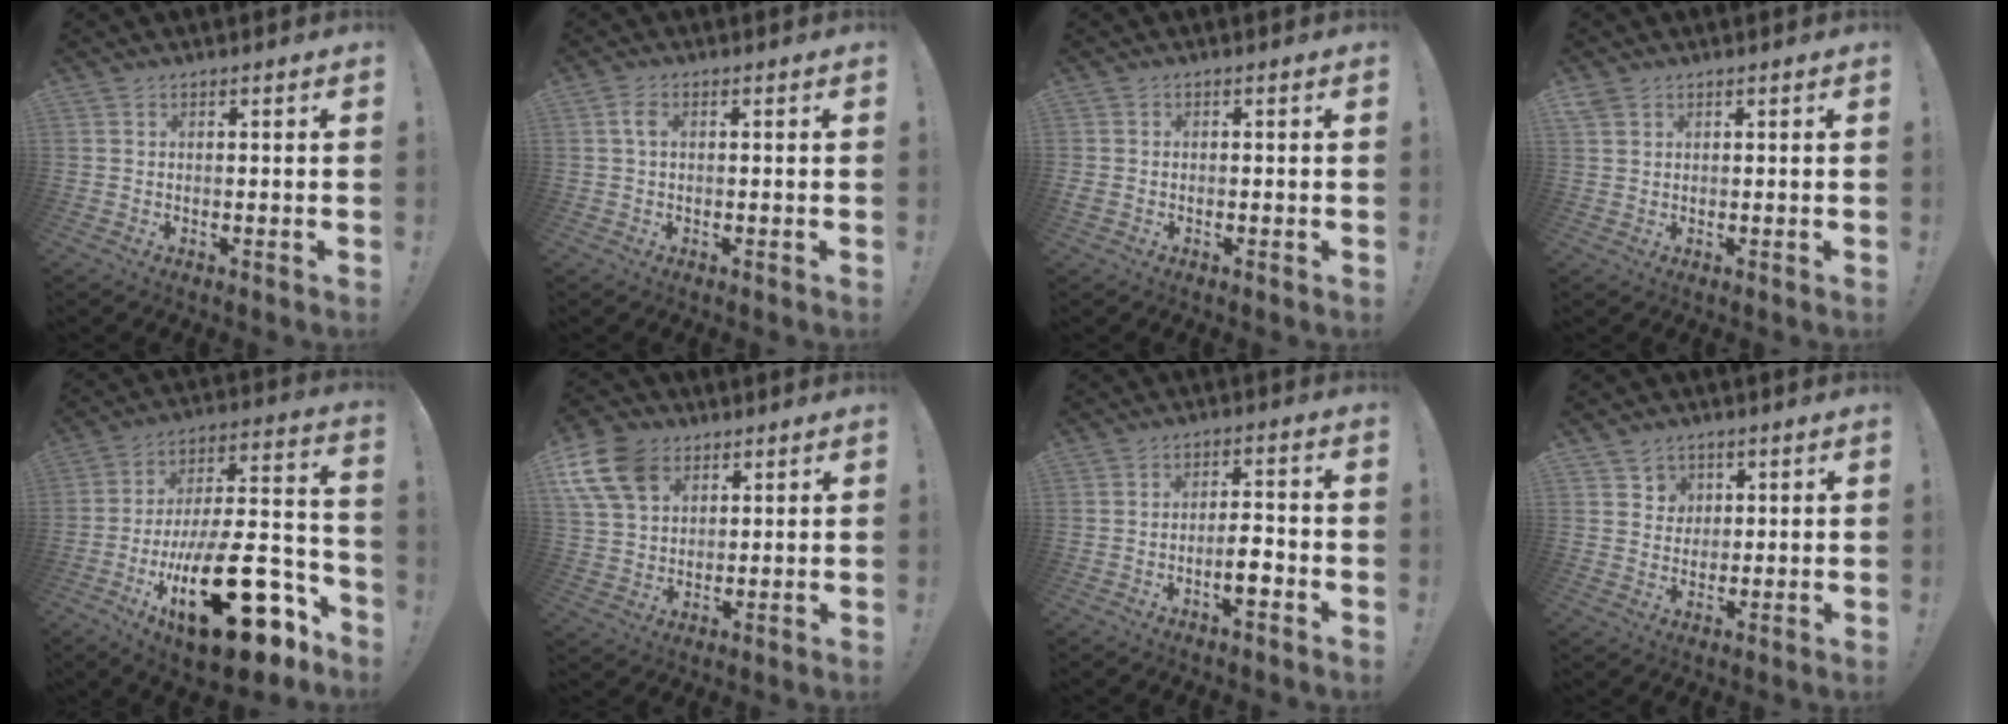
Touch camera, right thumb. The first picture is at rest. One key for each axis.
{"total": 2.7, "fx": 0.5, "fy": 1.5, "fz": 2.2, "tx": -0.043, "ty": 0.006, "tz": 0.008}
{"total": 2.0, "fx": -0.4, "fy": 1.6, "fz": 1.1, "tx": -0.023, "ty": 0.001, "tz": -0.008}
{"total": 2.7, "fx": 1.7, "fy": 1.9, "fz": 0.7, "tx": -0.011, "ty": -0.007, "tz": 0.033}
{"total": 30.8, "fx": -12.5, "fy": 11.7, "fz": 25.5, "tx": -0.408, "ty": 0.062, "tz": -0.190}
{"total": 13.9, "fx": 6.6, "fy": 9.6, "fz": 7.4, "tx": -0.143, "ty": -0.026, "tz": 0.131}
{"total": 5.8, "fx": -2.2, "fy": 1.6, "fz": 5.1, "tx": -0.070, "ty": 0.006, "tz": -0.037}
{"total": 4.3, "fx": 2.2, "fy": 3.6, "fz": 0.3, "tx": -0.005, "ty": -0.015, "tz": 0.041}